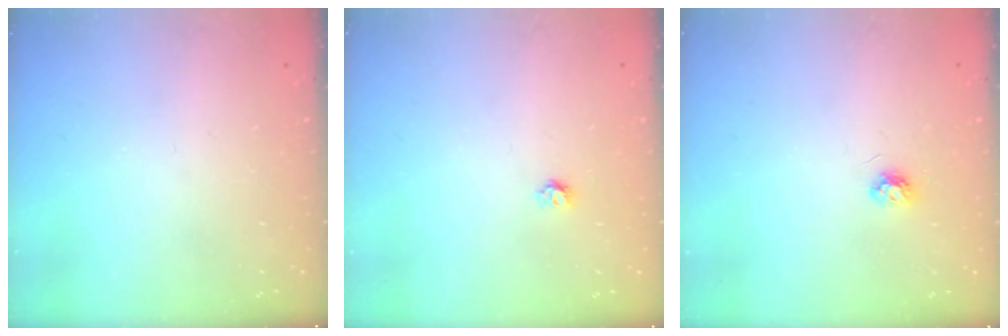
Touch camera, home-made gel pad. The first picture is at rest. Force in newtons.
{"total": 3.2, "press": 3.2, "slide": 0.3}
{"total": 3.8, "press": 3.8, "slide": 0.5}